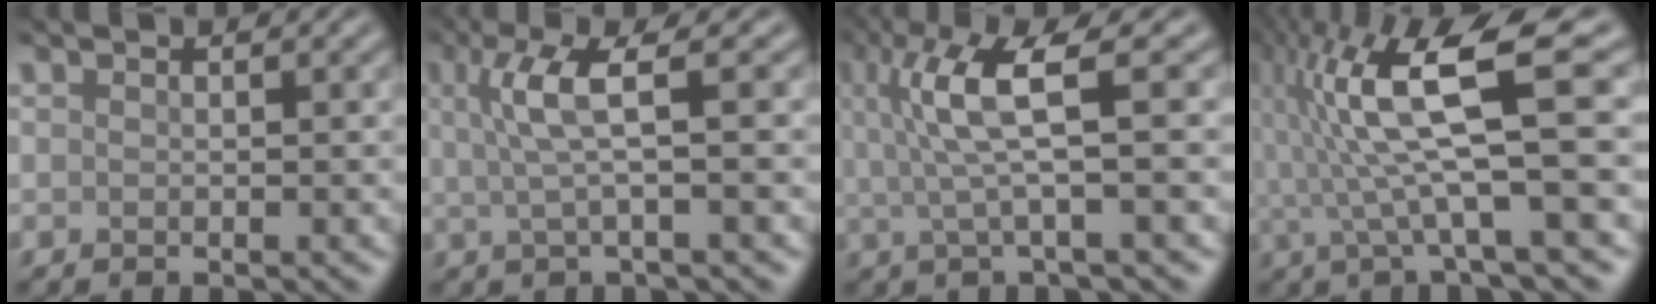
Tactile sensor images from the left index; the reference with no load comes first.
{"total": 3.8, "force": [0.6, 0.4, 3.7], "torque": [-0.078, 0.002, 0.023]}
{"total": 5.6, "force": [1.1, 0.7, 5.5], "torque": [-0.117, 0.001, 0.029]}
{"total": 9.9, "force": [1.1, 1.6, 9.7], "torque": [-0.183, 0.014, 0.030]}